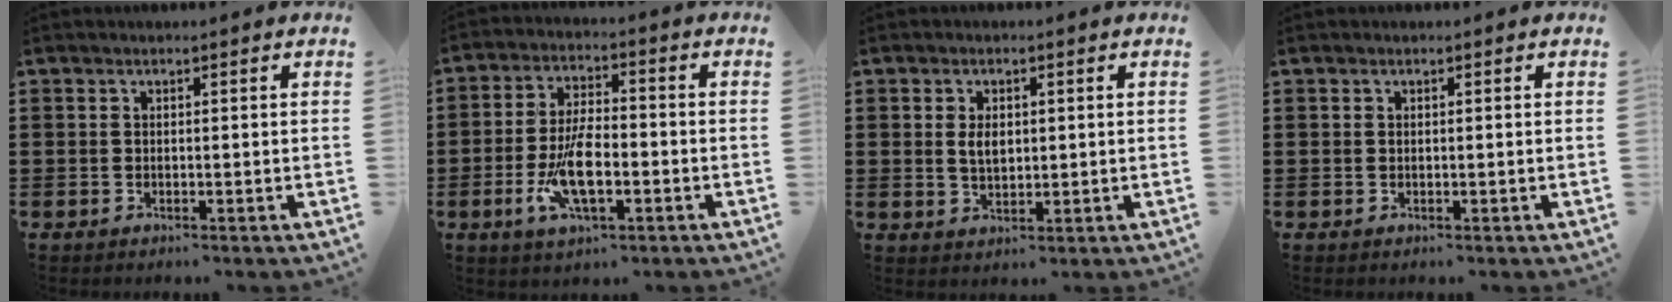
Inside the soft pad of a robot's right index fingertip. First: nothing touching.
{"total": 9.5, "force": [-2.7, 3.6, 8.3], "torque": [-0.185, -0.012, -0.054]}
{"total": 3.1, "force": [0.5, 1.9, 2.5], "torque": [-0.052, 0.008, 0.007]}
{"total": 0.0}